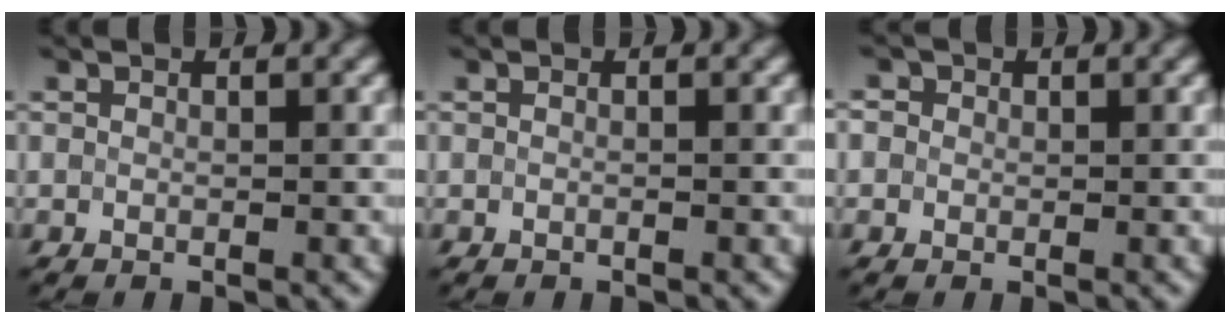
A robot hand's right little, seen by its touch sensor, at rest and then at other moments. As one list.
[{"total": 0.0}, {"total": 1.3, "force": [0.5, 1.1, 0.3], "torque": [0.001, 0.009, -0.006]}]